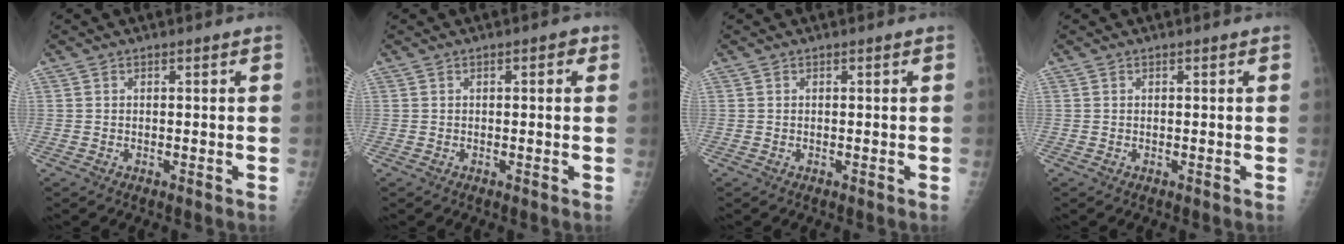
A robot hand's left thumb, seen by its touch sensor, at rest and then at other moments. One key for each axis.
{"total": 2.0, "fx": 0.7, "fy": 0.8, "fz": 1.6, "tx": -0.016, "ty": 0.003, "tz": 0.006}
{"total": 0.0}
{"total": 0.0}